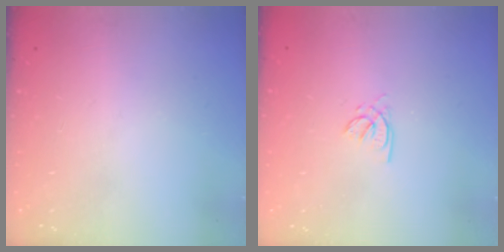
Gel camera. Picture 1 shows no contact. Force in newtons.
{"total": 1.4, "press": 1.4, "slide": 0.2}